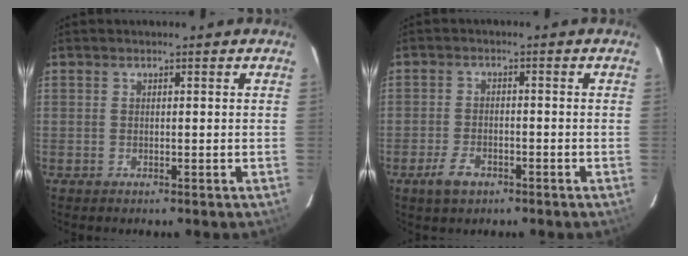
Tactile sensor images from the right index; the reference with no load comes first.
{"total": 4.7, "force": [-2.9, 2.6, 2.7], "torque": [-0.066, -0.002, -0.051]}